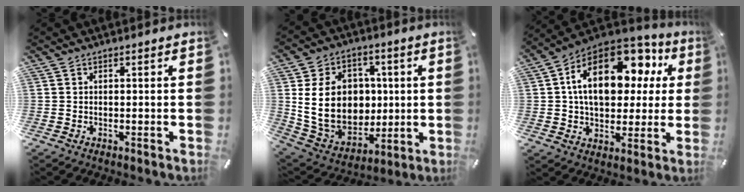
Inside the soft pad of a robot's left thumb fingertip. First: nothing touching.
{"total": 18.6, "force": [2.1, 15.3, 10.5], "torque": [-0.205, -0.008, 0.048]}
{"total": 21.3, "force": [6.7, 13.2, 15.3], "torque": [-0.252, -0.016, 0.114]}